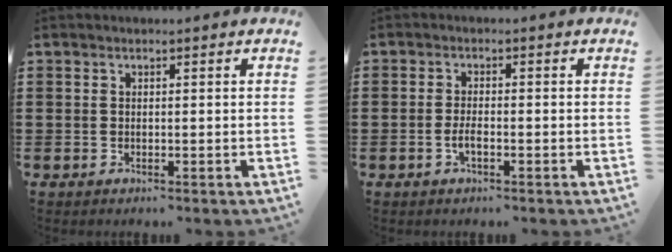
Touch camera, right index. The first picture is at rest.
{"total": 2.0, "force": [-0.8, 0.5, 1.8], "torque": [-0.034, 0.000, -0.014]}